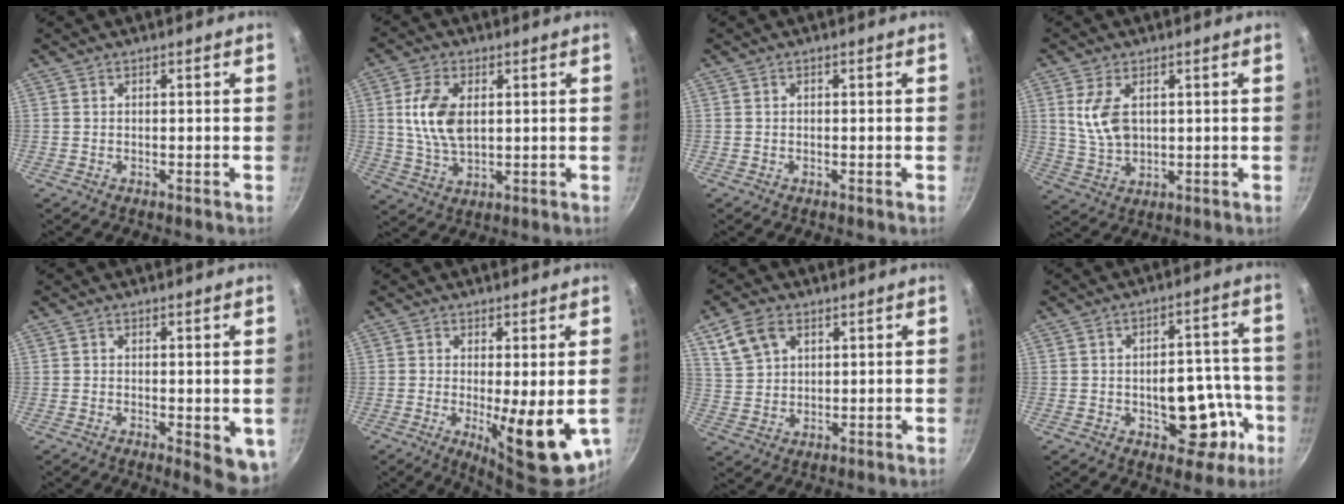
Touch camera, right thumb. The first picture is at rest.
{"total": 10.0, "force": [1.7, 5.9, 7.9], "torque": [-0.146, -0.005, 0.034]}
{"total": 0.0}
{"total": 8.0, "force": [1.9, 4.8, 6.1], "torque": [-0.112, -0.015, 0.043]}
{"total": 6.4, "force": [-0.8, 2.6, 5.8], "torque": [-0.060, -0.006, -0.006]}
{"total": 12.3, "force": [-1.9, 3.5, 11.6], "torque": [-0.144, -0.015, -0.014]}
{"total": 8.0, "force": [4.0, 5.1, 4.6], "torque": [-0.080, -0.003, 0.082]}
{"total": 12.9, "force": [-4.3, 7.7, 9.4], "torque": [-0.067, 0.037, -0.052]}